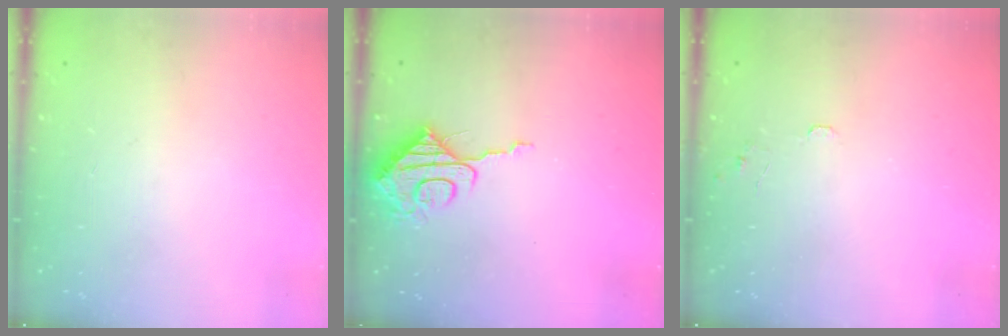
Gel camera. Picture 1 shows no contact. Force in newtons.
{"total": 9.2, "press": 9.2, "slide": 0.3}
{"total": 4.8, "press": 4.8, "slide": 0.4}